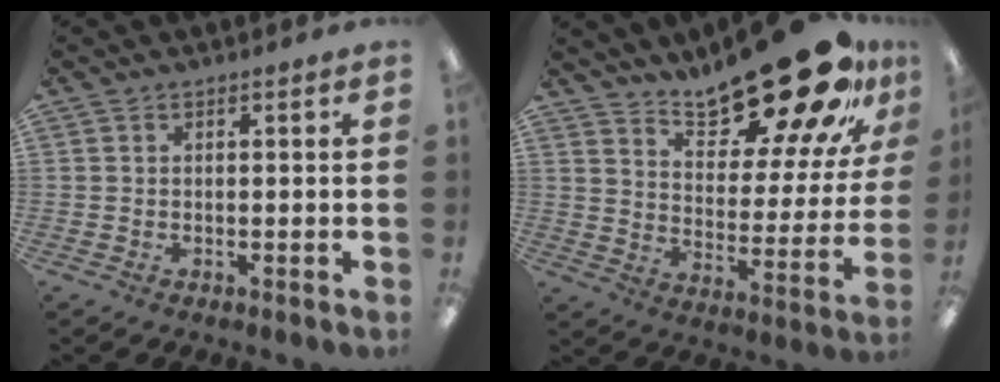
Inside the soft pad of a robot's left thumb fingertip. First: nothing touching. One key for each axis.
{"total": 23.9, "fx": 19.1, "fy": 6.3, "fz": 12.8, "tx": -0.179, "ty": -0.133, "tz": 0.313}